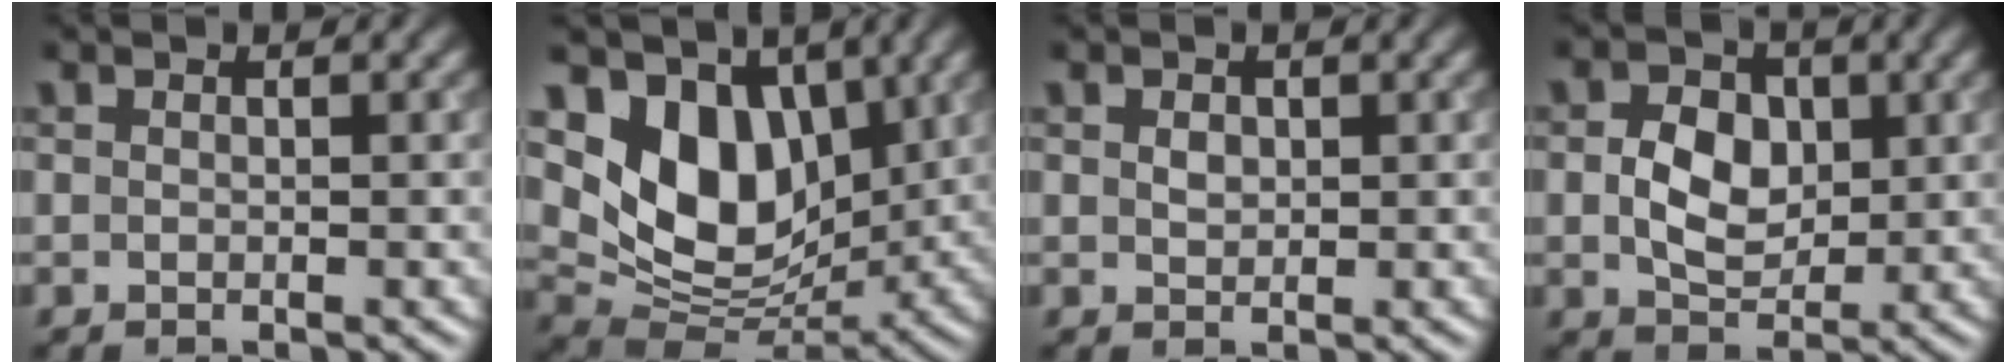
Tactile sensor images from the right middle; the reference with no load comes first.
{"total": 8.8, "force": [3.2, 6.0, 5.6], "torque": [-0.104, -0.020, 0.050]}
{"total": 0.9, "force": [0.3, 0.7, 0.5], "torque": [-0.012, -0.001, 0.007]}
{"total": 4.6, "force": [0.4, 3.3, 3.2], "torque": [-0.060, -0.002, 0.005]}